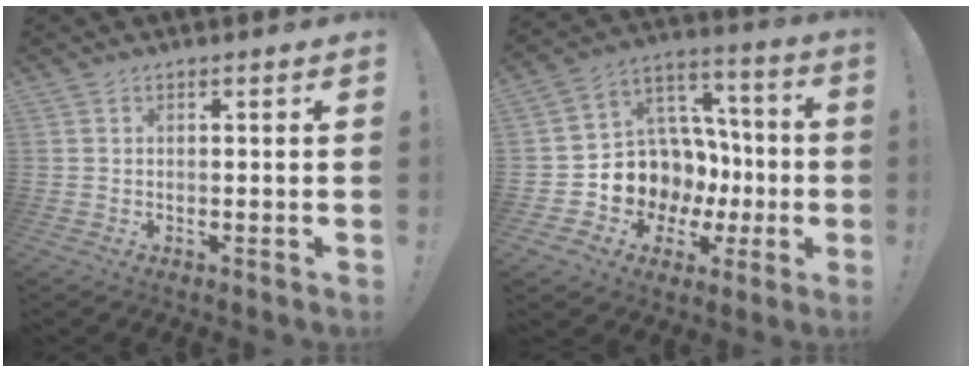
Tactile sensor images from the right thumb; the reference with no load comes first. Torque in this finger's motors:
{"motor_torque": [0.20, 0.19, 0.00, 0.00, 0.04]}